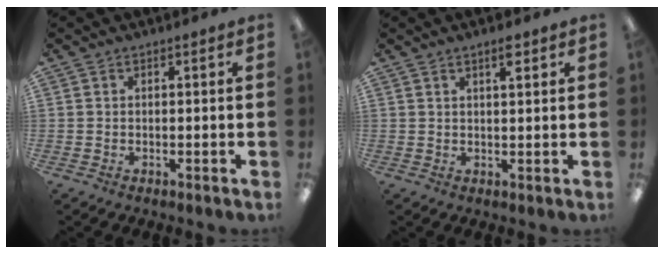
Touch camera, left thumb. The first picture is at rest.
{"total": 2.9, "force": [2.0, 0.6, 2.0], "torque": [-0.028, -0.005, 0.030]}